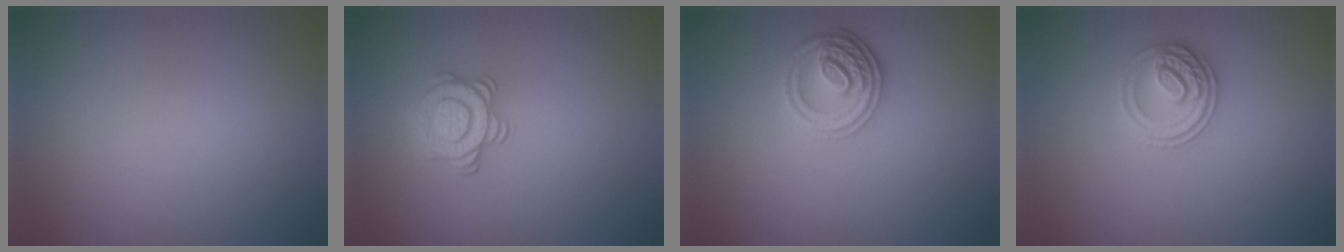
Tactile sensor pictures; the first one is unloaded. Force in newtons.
{"total": 2.8, "press": 2.7, "slide": 0.7}
{"total": 3.2, "press": 3.0, "slide": 1.3}
{"total": 2.7, "press": 2.6, "slide": 0.5}